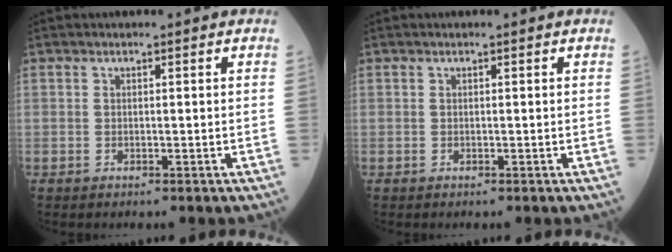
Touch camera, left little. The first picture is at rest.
{"total": 0.0}